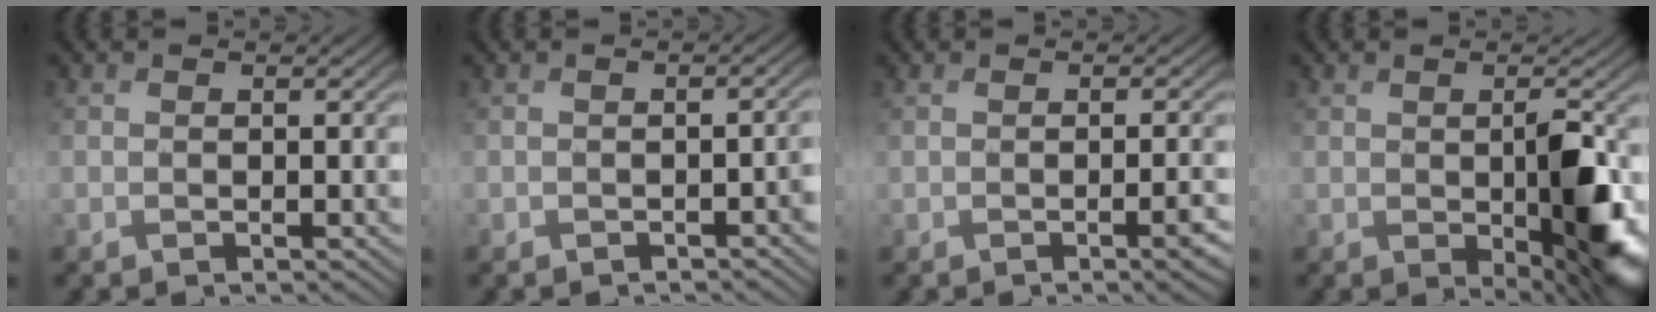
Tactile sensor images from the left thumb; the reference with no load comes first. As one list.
[{"total": 1.6, "force": [-0.9, 0.3, 1.3], "torque": [-0.016, 0.002, -0.014]}, {"total": 2.4, "force": [-1.2, 0.3, 2.1], "torque": [-0.027, -0.003, -0.019]}, {"total": 7.1, "force": [-1.1, 3.6, 6.0], "torque": [-0.094, -0.024, -0.002]}]